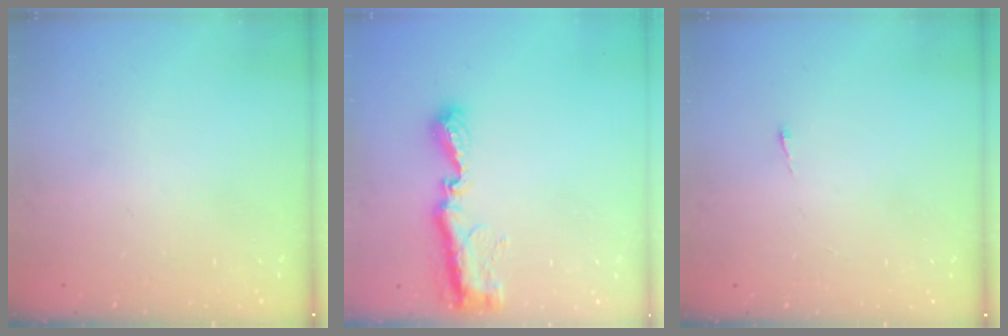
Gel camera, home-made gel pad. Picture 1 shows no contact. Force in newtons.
{"total": 9.9, "press": 9.9, "slide": 0.7}
{"total": 2.7, "press": 2.7, "slide": 0.4}